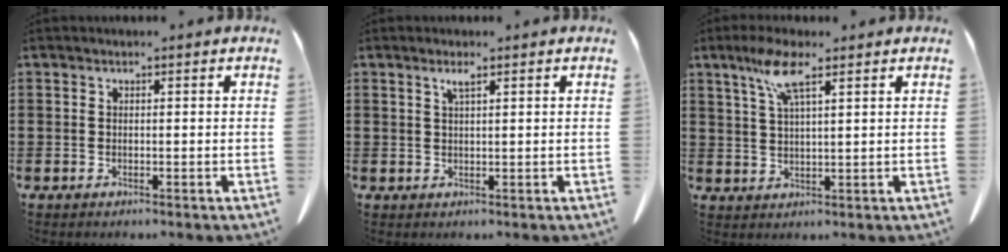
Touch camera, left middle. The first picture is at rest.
{"total": 1.4, "force": [0.8, 0.3, 1.2], "torque": [-0.025, 0.002, 0.013]}
{"total": 6.6, "force": [3.9, 1.2, 5.2], "torque": [-0.113, 0.010, 0.067]}